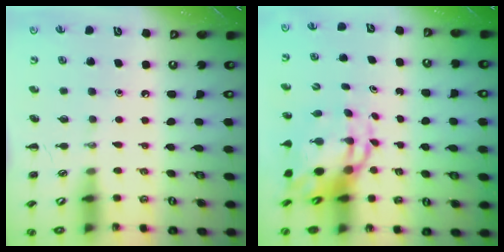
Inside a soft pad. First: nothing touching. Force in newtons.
{"total": 7.1, "press": 6.8, "slide": 2.1}